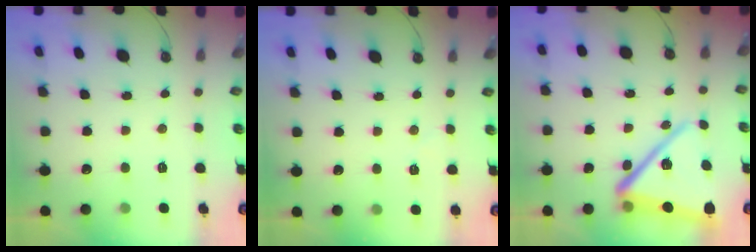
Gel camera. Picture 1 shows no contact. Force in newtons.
{"total": 3.0, "press": 2.6, "slide": 1.4}
{"total": 18.1, "press": 18.0, "slide": 1.5}